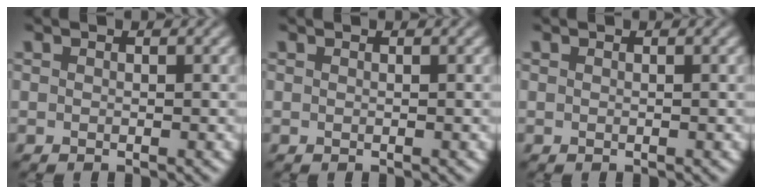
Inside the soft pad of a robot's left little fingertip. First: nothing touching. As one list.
[{"total": 0.0}, {"total": 0.0}]